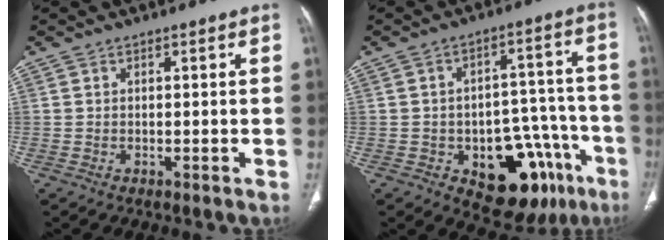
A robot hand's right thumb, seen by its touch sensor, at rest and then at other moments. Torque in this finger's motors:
{"motor_torque": [5.01, 0.00, 0.82, -1.05, 0.05]}